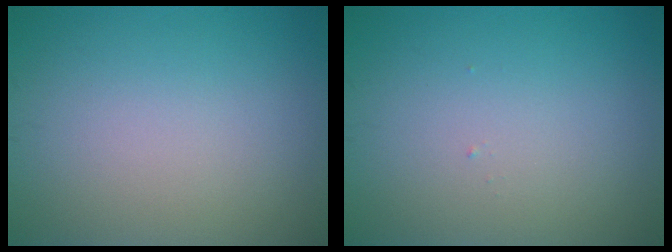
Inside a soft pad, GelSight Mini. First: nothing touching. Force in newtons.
{"total": 0.0}